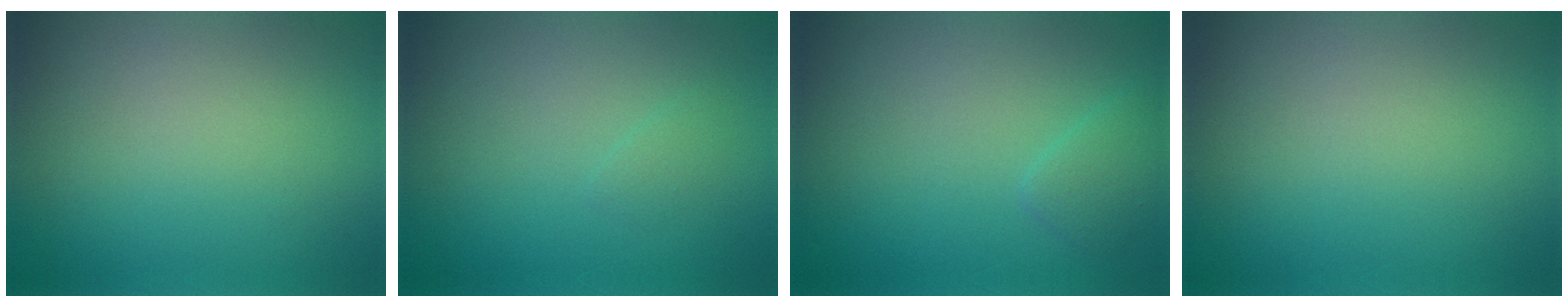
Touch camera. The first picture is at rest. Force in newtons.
{"total": 0.7, "press": 0.7, "slide": 0.1}
{"total": 1.4, "press": 1.4, "slide": 0.1}
{"total": 0.0}